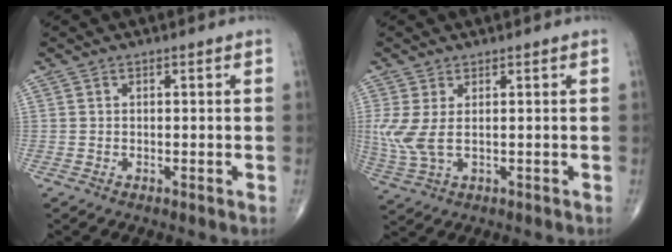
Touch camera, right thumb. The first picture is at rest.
{"total": 6.2, "force": [0.7, 3.0, 5.4], "torque": [-0.150, -0.002, 0.024]}